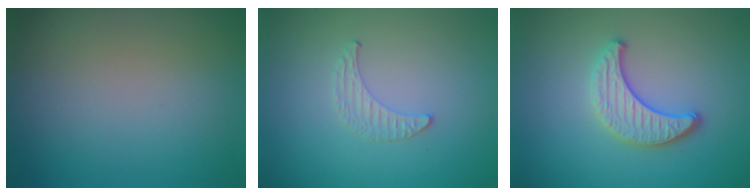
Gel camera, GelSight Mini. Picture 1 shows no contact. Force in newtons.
{"total": 0.5, "press": 0.5, "slide": 0.2}
{"total": 3.3, "press": 3.1, "slide": 1.0}